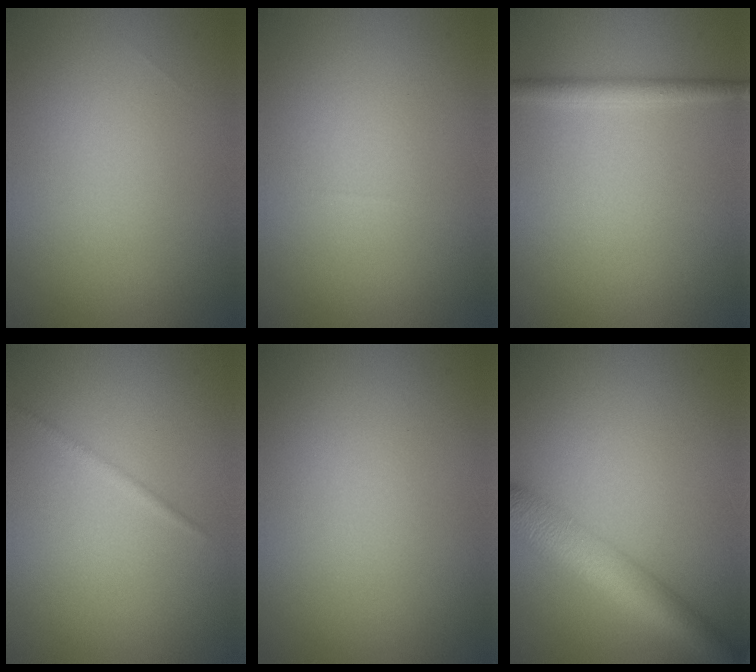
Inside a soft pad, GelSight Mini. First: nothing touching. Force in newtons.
{"total": 0.0}
{"total": 1.8, "press": 1.8, "slide": 0.1}
{"total": 0.6, "press": 0.6, "slide": 0.0}
{"total": 0.0}
{"total": 5.7, "press": 5.7, "slide": 0.2}